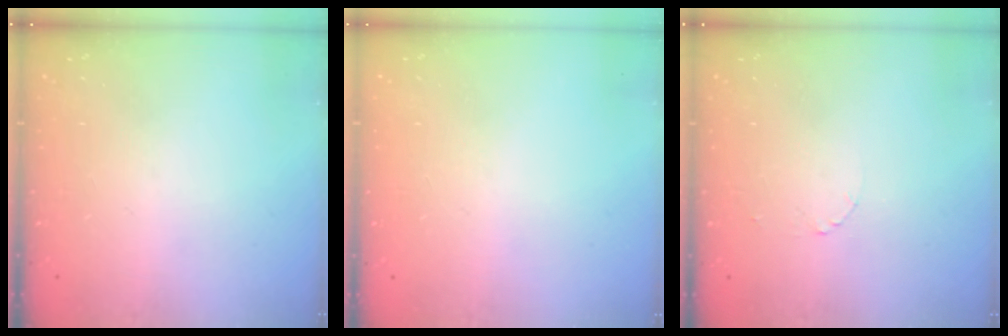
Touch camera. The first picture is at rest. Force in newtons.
{"total": 2.2, "press": 2.2, "slide": 0.1}
{"total": 1.3, "press": 1.3, "slide": 0.1}